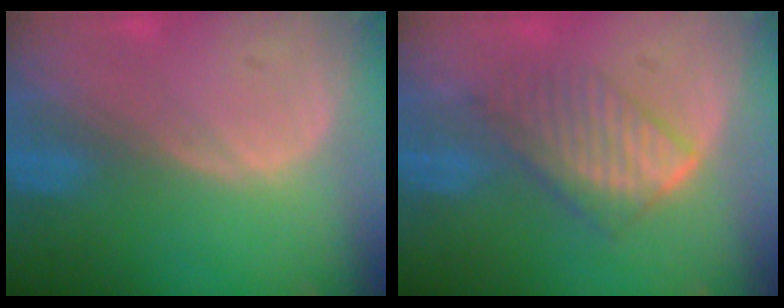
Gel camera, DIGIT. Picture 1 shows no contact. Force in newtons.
{"total": 6.0, "press": 5.9, "slide": 1.1}